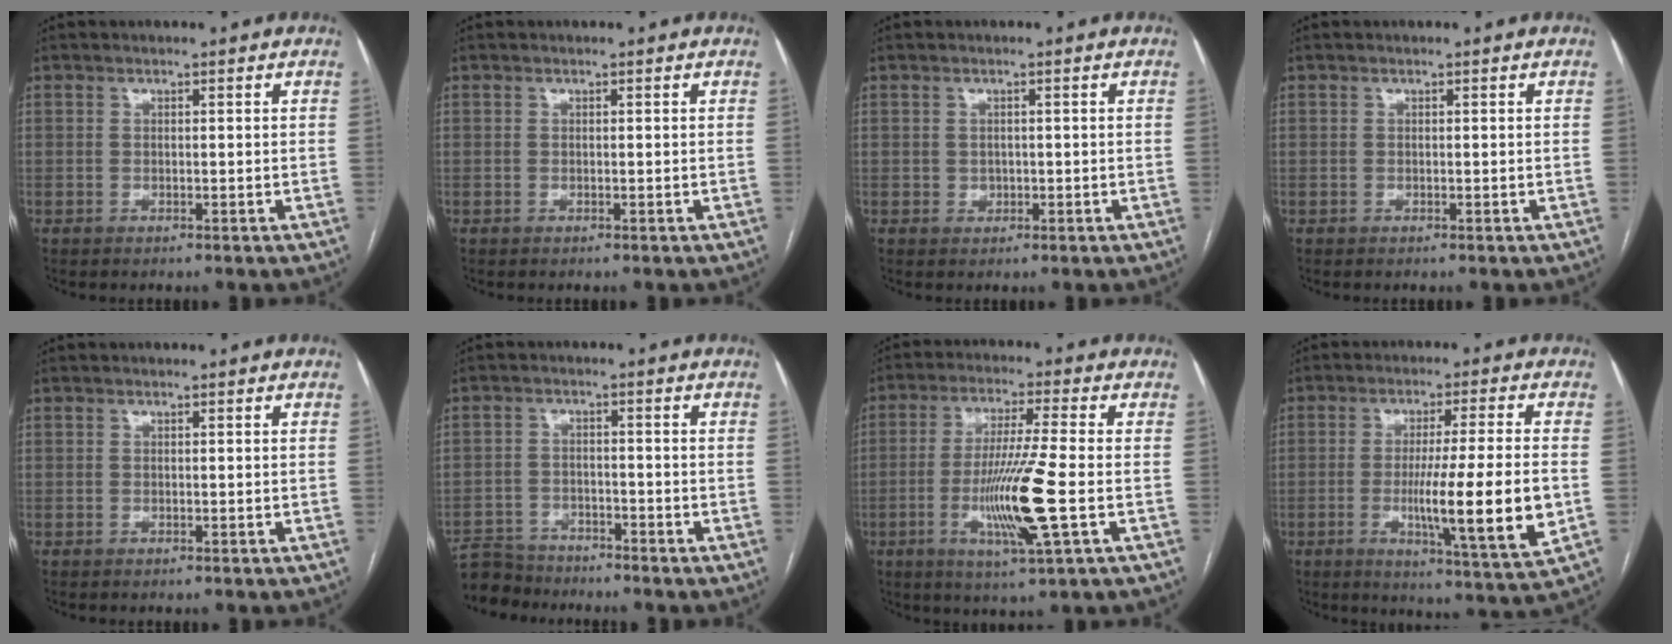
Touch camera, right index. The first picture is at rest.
{"total": 0.0}
{"total": 1.0, "force": [0.0, 1.0, 0.4], "torque": [-0.007, 0.002, 0.003]}
{"total": 0.0}
{"total": 0.0}
{"total": 5.9, "force": [-5.6, 1.7, -0.4], "torque": [0.014, -0.005, -0.105]}
{"total": 11.9, "force": [-3.0, -0.6, 11.5], "torque": [-0.226, -0.019, -0.058]}
{"total": 14.7, "force": [-2.7, -0.8, 14.4], "torque": [-0.238, -0.029, -0.047]}